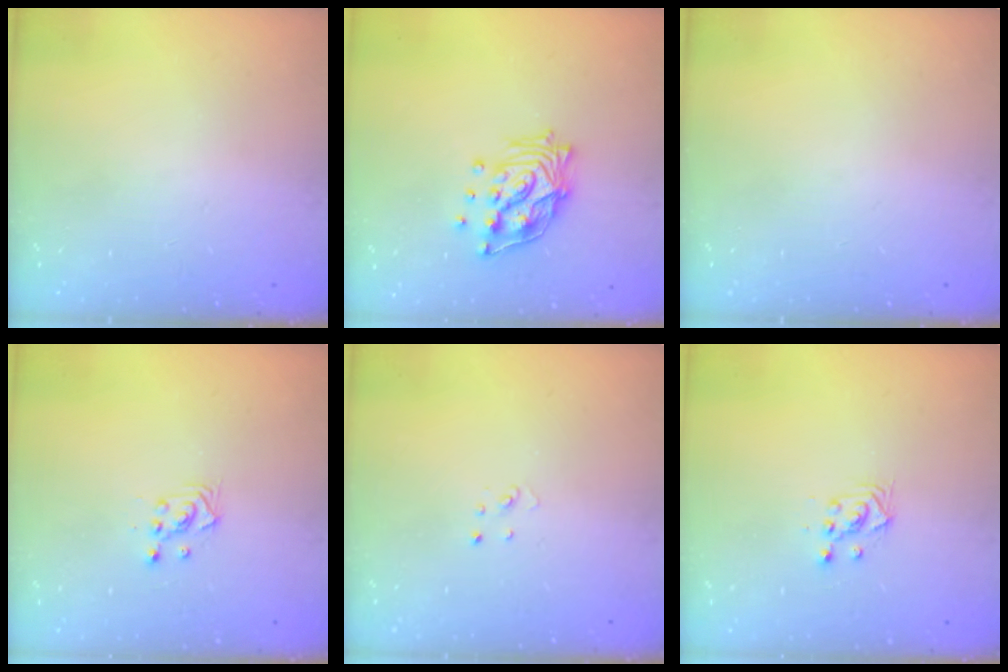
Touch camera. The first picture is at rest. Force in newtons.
{"total": 13.9, "press": 13.8, "slide": 1.4}
{"total": 0.0}
{"total": 2.3, "press": 2.3, "slide": 0.3}
{"total": 1.9, "press": 1.9, "slide": 0.2}
{"total": 2.3, "press": 2.3, "slide": 0.1}